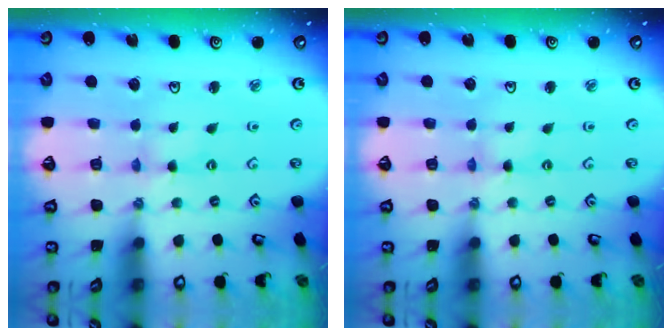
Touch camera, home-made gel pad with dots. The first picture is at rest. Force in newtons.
{"total": 0.0}